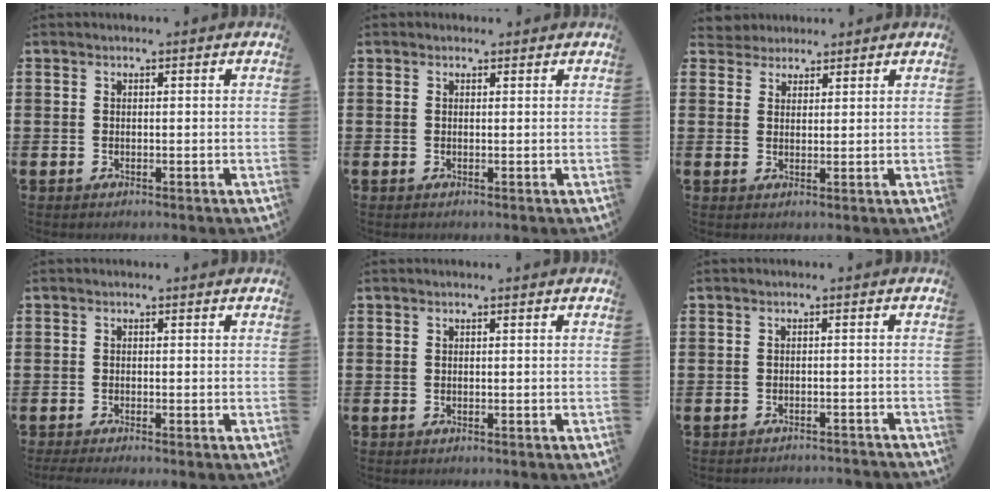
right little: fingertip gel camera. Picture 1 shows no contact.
{"total": 0.7, "force": [0.5, 0.5, 0.2], "torque": [0.003, 0.003, 0.006]}
{"total": 2.9, "force": [2.7, 1.1, -0.3], "torque": [0.012, -0.005, 0.048]}
{"total": 0.7, "force": [-0.5, 0.0, 0.6], "torque": [-0.009, -0.002, -0.009]}
{"total": 0.0}
{"total": 1.3, "force": [-1.3, -0.1, -0.1], "torque": [-0.002, 0.003, -0.027]}